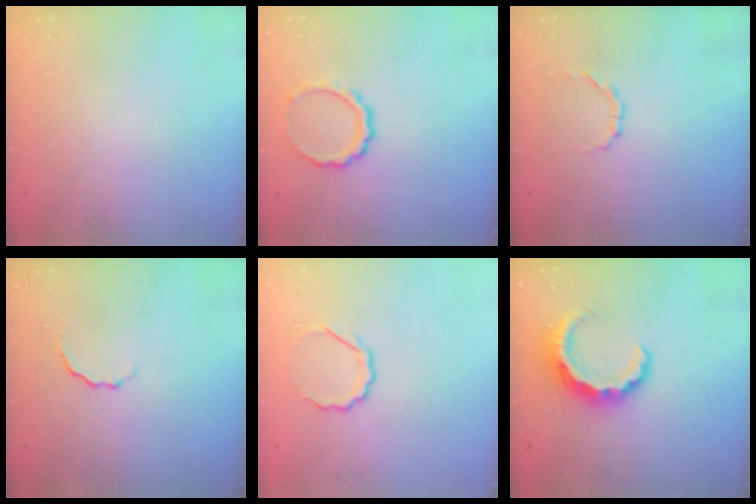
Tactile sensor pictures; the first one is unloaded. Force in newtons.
{"total": 8.5, "press": 8.4, "slide": 1.1}
{"total": 2.3, "press": 2.2, "slide": 0.8}
{"total": 2.9, "press": 2.8, "slide": 0.8}
{"total": 4.9, "press": 4.7, "slide": 1.2}
{"total": 9.9, "press": 9.7, "slide": 1.6}